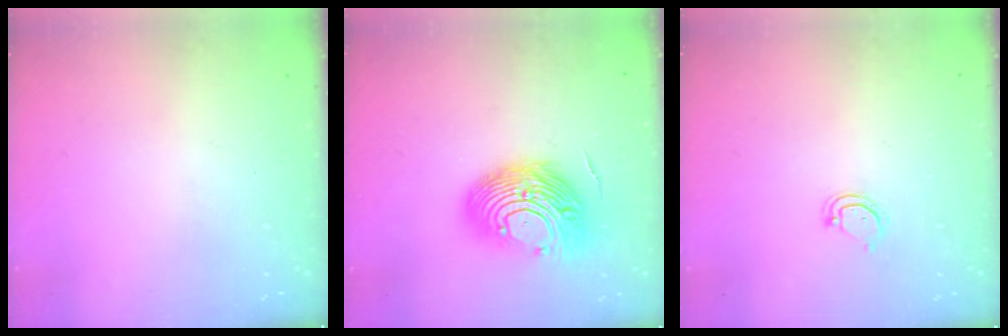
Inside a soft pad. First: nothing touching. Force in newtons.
{"total": 15.5, "press": 14.6, "slide": 5.1}
{"total": 3.1, "press": 3.1, "slide": 0.4}